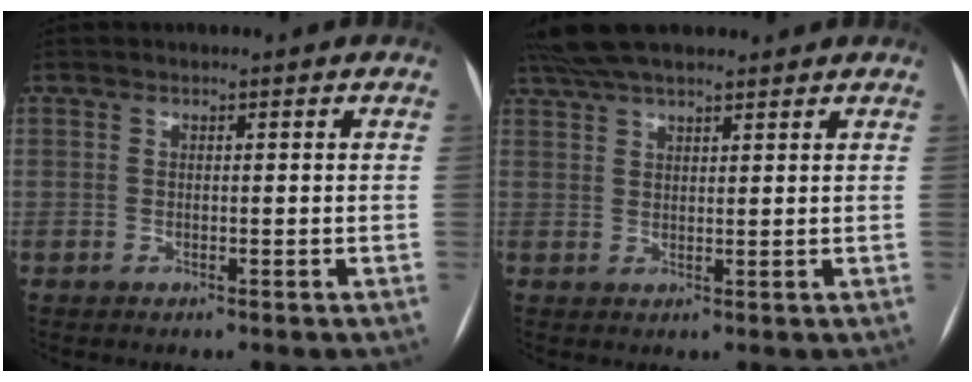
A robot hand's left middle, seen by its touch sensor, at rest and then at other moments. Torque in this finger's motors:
{"motor_torque": [0.91, -0.86, 0.55, 0.04]}